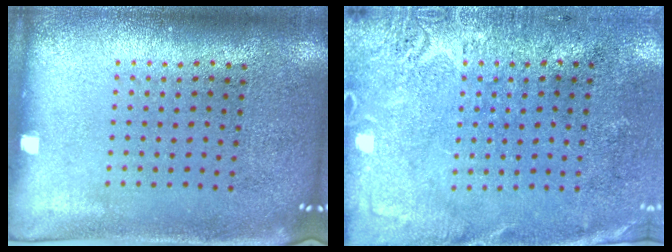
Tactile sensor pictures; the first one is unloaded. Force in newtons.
{"total": 2.7, "press": 2.3, "slide": 1.5}